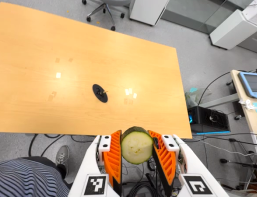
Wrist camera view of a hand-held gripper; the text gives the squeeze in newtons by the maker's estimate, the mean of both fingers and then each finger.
{"total": 9.8, "left": 8.7, "right": 10.9}